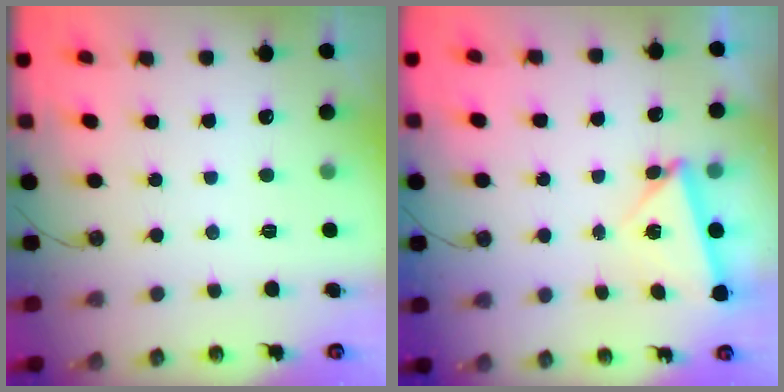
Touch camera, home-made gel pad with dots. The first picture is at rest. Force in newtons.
{"total": 4.5, "press": 4.0, "slide": 2.0}